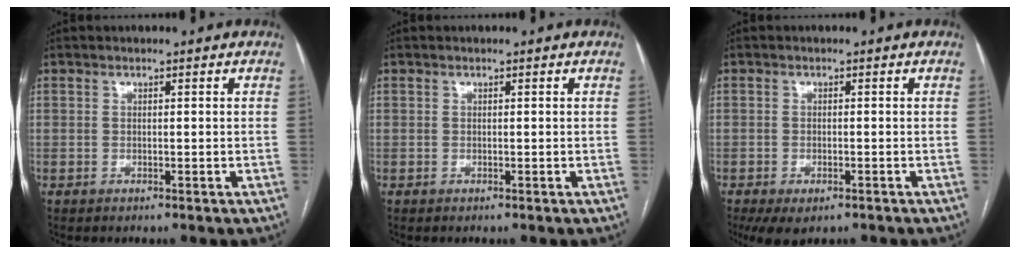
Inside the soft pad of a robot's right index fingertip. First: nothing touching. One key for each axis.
{"total": 0.0}
{"total": 5.0, "fx": -3.2, "fy": 2.1, "fz": 3.2, "tx": -0.052, "ty": -0.009, "tz": -0.048}